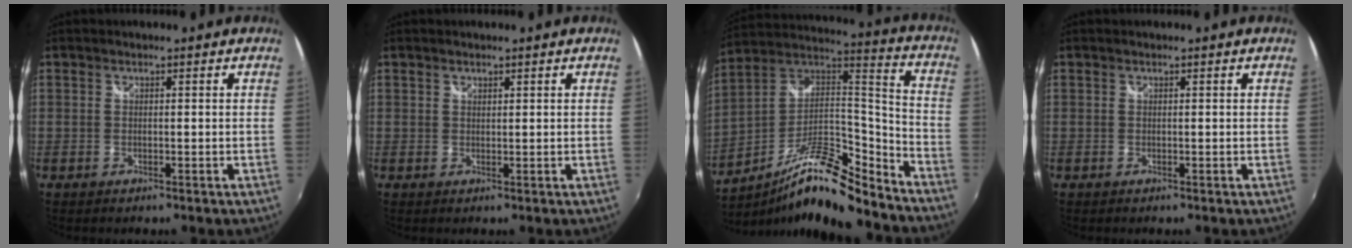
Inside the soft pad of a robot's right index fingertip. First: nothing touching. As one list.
[{"total": 0.7, "force": [0.6, 0.4, 0.1], "torque": [0.000, 0.001, 0.009]}, {"total": 19.0, "force": [-13.5, 4.7, 12.5], "torque": [-0.220, 0.008, -0.243]}, {"total": 0.0}]